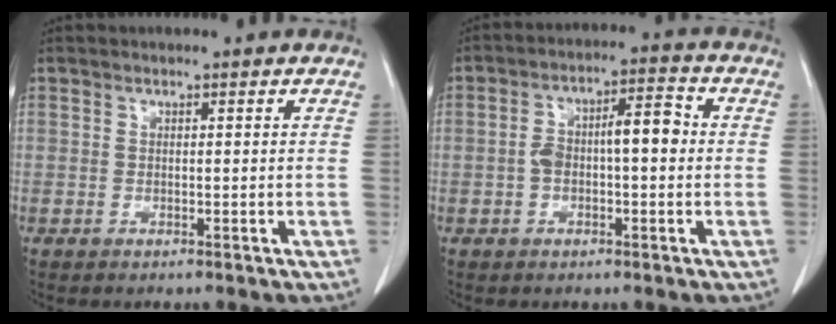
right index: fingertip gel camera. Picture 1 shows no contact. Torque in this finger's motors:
{"motor_torque": [0.20, 0.04, 0.18, 0.07]}